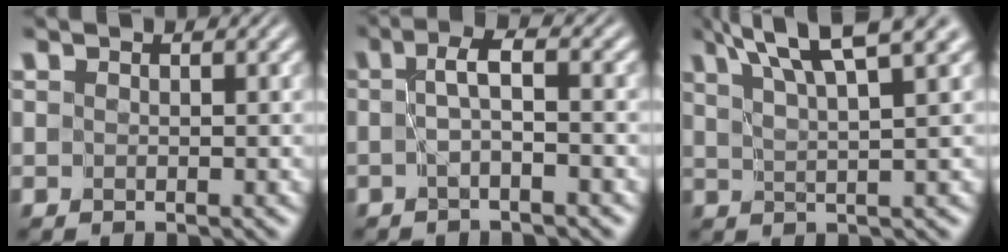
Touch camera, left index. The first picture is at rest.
{"total": 2.1, "force": [-0.5, -0.3, 2.1], "torque": [-0.039, 0.001, -0.007]}
{"total": 6.8, "force": [4.7, 0.7, 4.9], "torque": [-0.072, 0.018, 0.081]}